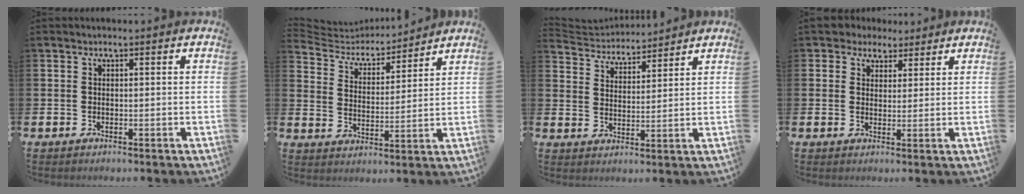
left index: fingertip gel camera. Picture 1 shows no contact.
{"total": 5.1, "force": [4.8, 1.7, 0.6], "torque": [-0.043, -0.040, 0.079]}
{"total": 4.1, "force": [3.9, 1.1, -0.3], "torque": [-0.016, -0.029, 0.068]}
{"total": 3.6, "force": [2.9, 2.2, -0.4], "torque": [0.002, -0.010, 0.049]}